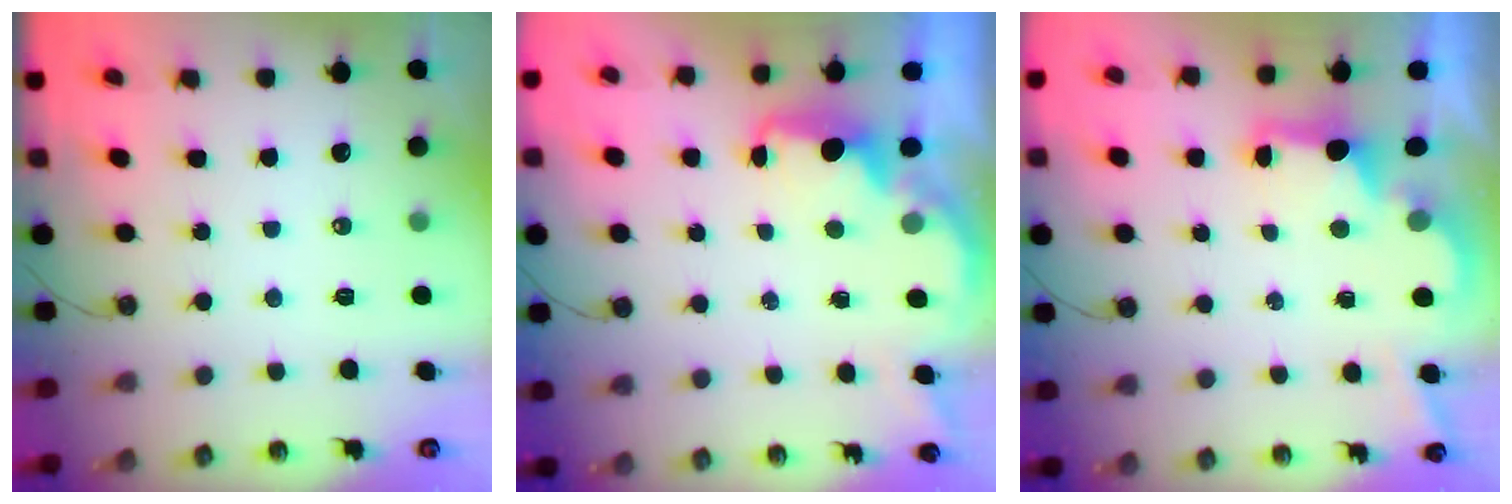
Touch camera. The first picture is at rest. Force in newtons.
{"total": 2.1, "press": 2.0, "slide": 0.8}
{"total": 2.5, "press": 2.4, "slide": 0.9}